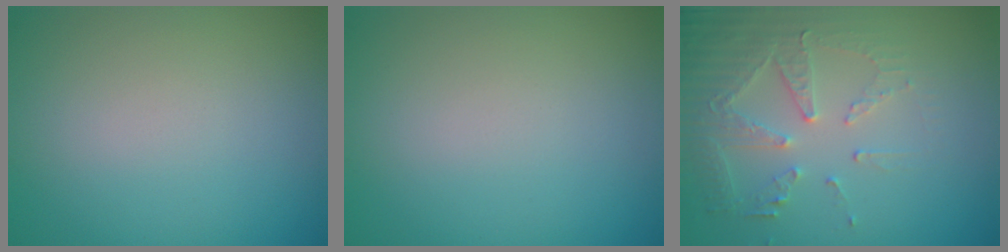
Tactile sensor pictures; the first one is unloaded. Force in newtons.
{"total": 0.0}
{"total": 5.3, "press": 3.6, "slide": 3.8}